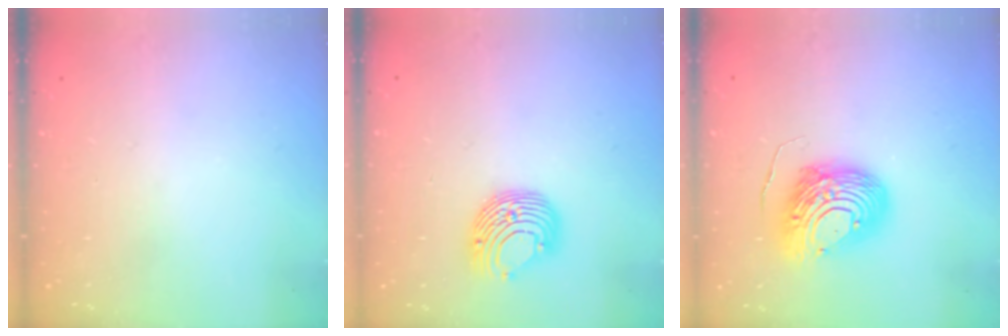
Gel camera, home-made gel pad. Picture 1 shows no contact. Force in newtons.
{"total": 10.6, "press": 10.6, "slide": 0.3}
{"total": 13.8, "press": 13.7, "slide": 1.3}